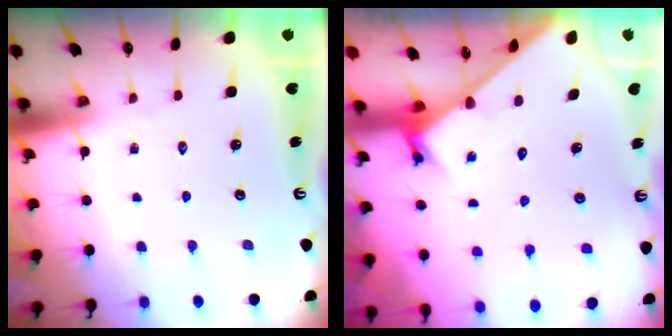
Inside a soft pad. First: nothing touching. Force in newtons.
{"total": 2.3, "press": 2.3, "slide": 0.1}